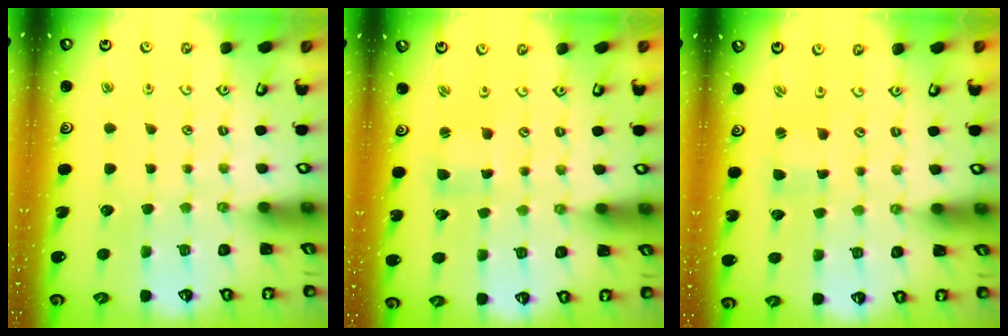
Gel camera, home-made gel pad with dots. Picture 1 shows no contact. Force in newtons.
{"total": 1.1, "press": 1.0, "slide": 0.2}
{"total": 0.8, "press": 0.8, "slide": 0.0}